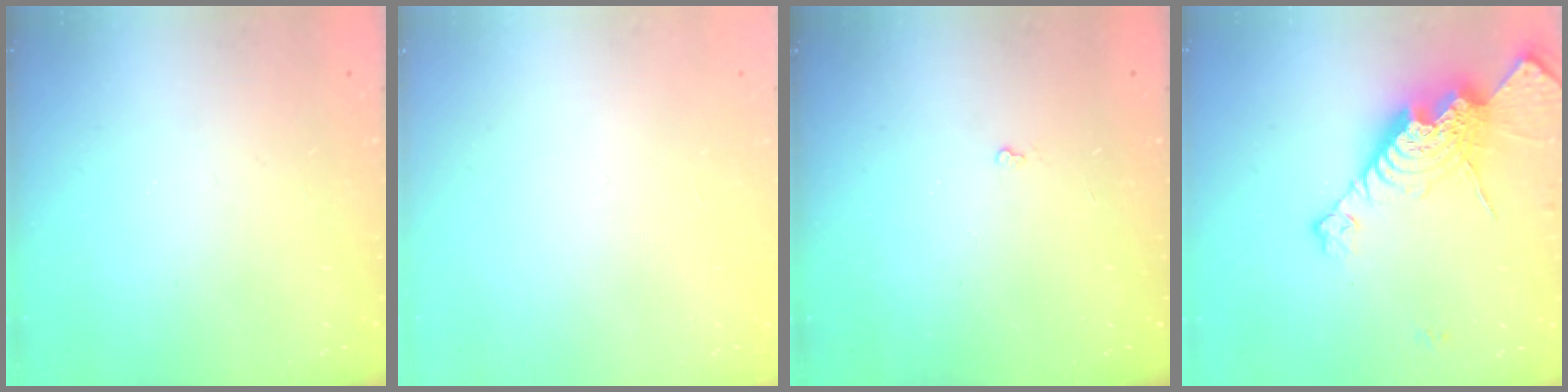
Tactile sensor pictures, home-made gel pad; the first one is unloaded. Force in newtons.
{"total": 0.0}
{"total": 1.8, "press": 1.8, "slide": 0.3}
{"total": 18.4, "press": 18.4, "slide": 1.4}